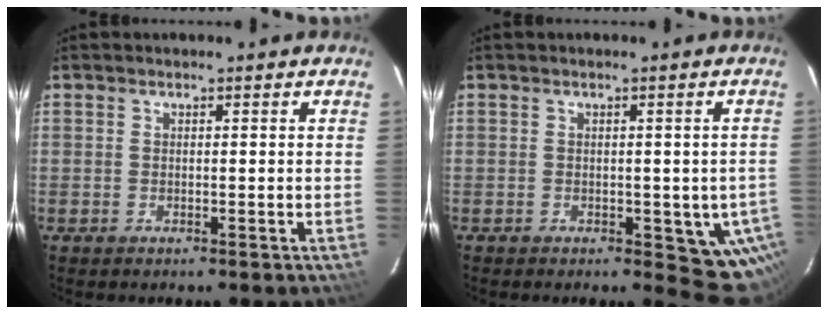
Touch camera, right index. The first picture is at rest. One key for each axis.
{"total": 6.9, "fx": -2.6, "fy": 4.4, "fz": 4.6, "tx": -0.034, "ty": 0.007, "tz": -0.025}